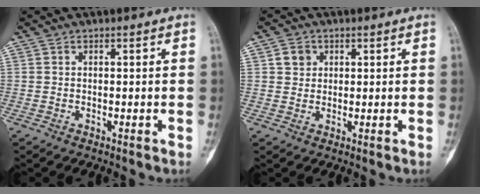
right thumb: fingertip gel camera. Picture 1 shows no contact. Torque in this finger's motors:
{"motor_torque": [-0.11, 0.04, 0.06, -0.11, -0.01]}